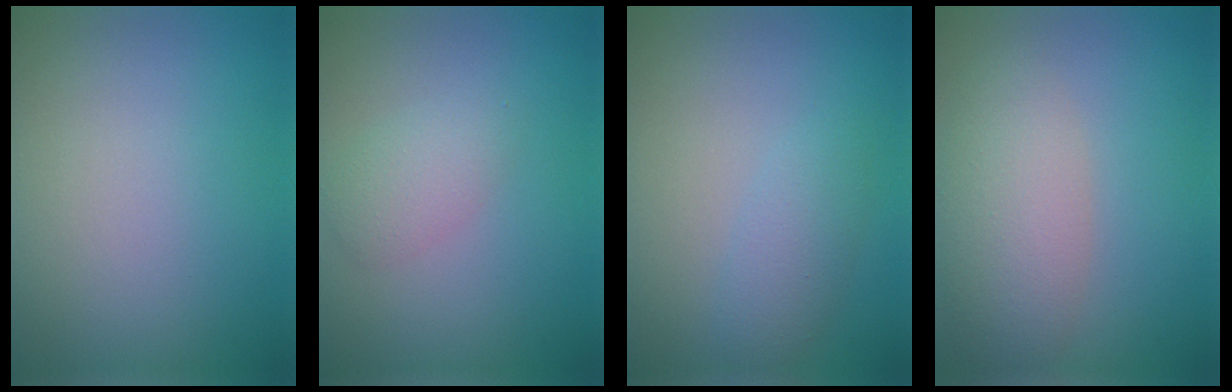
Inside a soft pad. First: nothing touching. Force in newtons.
{"total": 2.0, "press": 2.0, "slide": 0.0}
{"total": 2.0, "press": 2.0, "slide": 0.1}
{"total": 4.5, "press": 4.4, "slide": 0.4}